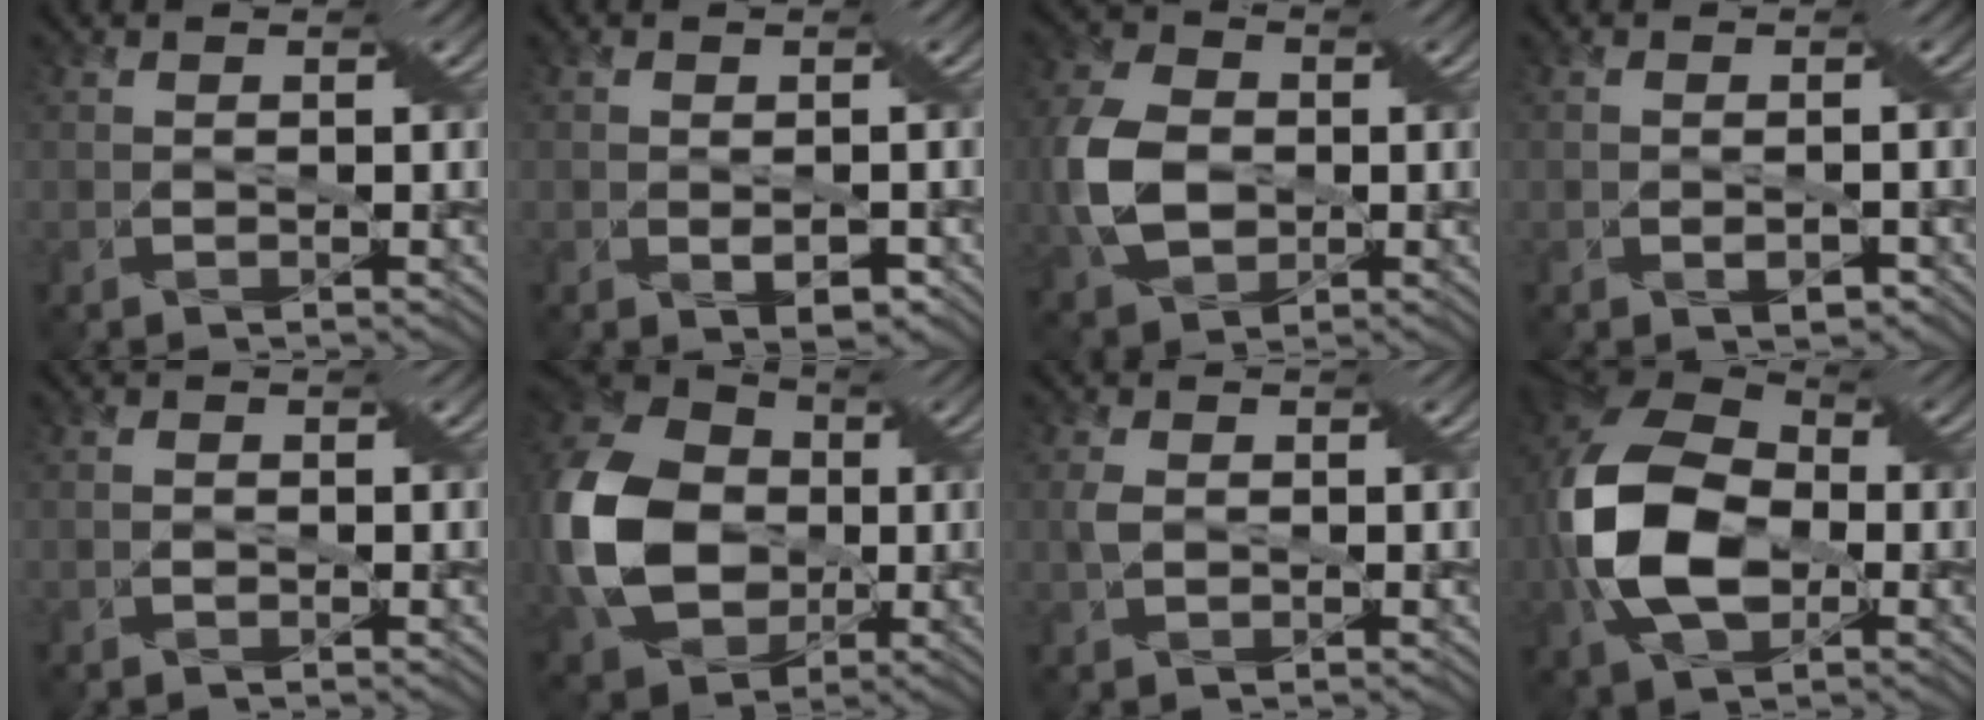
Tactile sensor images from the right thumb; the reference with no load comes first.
{"total": 2.4, "force": [-0.7, 1.4, 1.8], "torque": [-0.030, -0.011, -0.005]}
{"total": 8.4, "force": [-1.3, 6.0, 5.8], "torque": [-0.164, -0.008, -0.027]}
{"total": 1.9, "force": [-1.2, 1.0, 1.1], "torque": [-0.019, -0.009, -0.014]}
{"total": 0.6, "force": [-0.5, 0.1, 0.0], "torque": [0.003, 0.000, -0.014]}
{"total": 14.4, "force": [-1.7, 11.1, 9.0], "torque": [-0.247, -0.010, -0.040]}
{"total": 1.6, "force": [-0.3, 0.7, 1.4], "torque": [-0.045, -0.003, -0.005]}
{"total": 13.7, "force": [-2.6, 8.6, 10.3], "torque": [-0.273, -0.015, -0.057]}